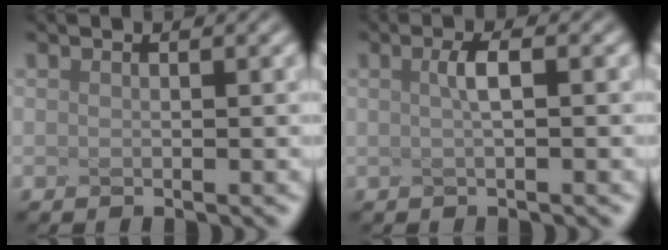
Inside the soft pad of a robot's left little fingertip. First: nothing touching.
{"total": 1.4, "force": [-1.1, -0.6, 0.7], "torque": [-0.039, -0.003, 0.015]}